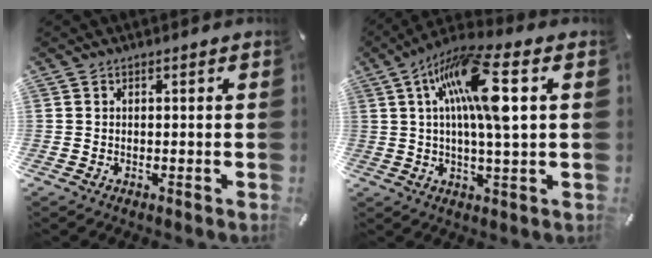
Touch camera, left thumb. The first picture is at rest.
{"total": 15.8, "force": [4.7, 3.9, 14.6], "torque": [-0.277, -0.003, 0.069]}